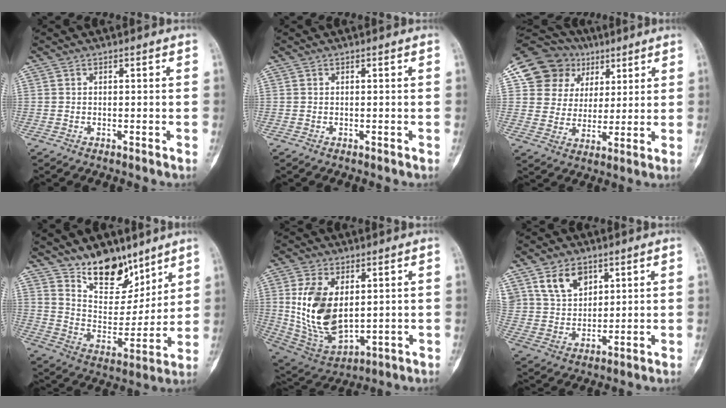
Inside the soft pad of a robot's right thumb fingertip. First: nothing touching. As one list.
[{"total": 0.0}, {"total": 15.5, "force": [6.5, 13.6, 3.7], "torque": [-0.031, 0.019, 0.125]}, {"total": 14.9, "force": [11.0, 7.6, 6.6], "torque": [-0.059, -0.082, 0.198]}, {"total": 16.2, "force": [2.3, 9.7, 12.8], "torque": [-0.224, -0.016, 0.066]}, {"total": 9.2, "force": [4.9, 6.3, 4.5], "torque": [-0.056, -0.024, 0.101]}]